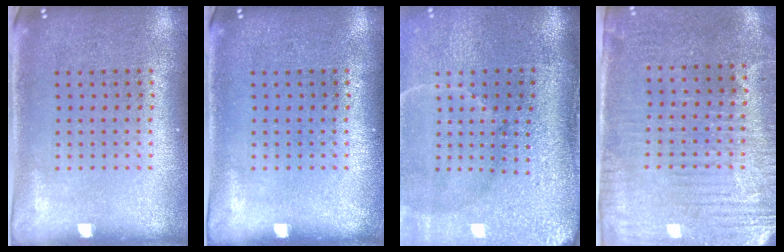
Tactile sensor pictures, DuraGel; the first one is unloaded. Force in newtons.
{"total": 0.0}
{"total": 5.0, "press": 4.2, "slide": 2.7}
{"total": 3.1, "press": 2.7, "slide": 1.5}